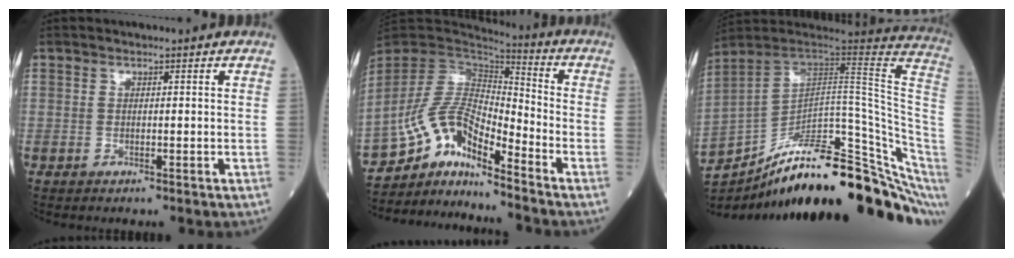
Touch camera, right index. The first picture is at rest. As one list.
[{"total": 12.3, "force": [-10.5, 2.0, 6.0], "torque": [-0.121, 0.033, -0.204]}, {"total": 29.3, "force": [-19.8, 5.2, 21.0], "torque": [-0.212, 0.019, -0.290]}]